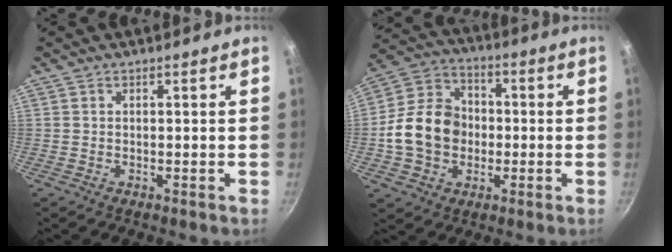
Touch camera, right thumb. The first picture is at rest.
{"total": 14.5, "force": [-1.5, 11.7, 8.3], "torque": [-0.120, 0.028, -0.040]}